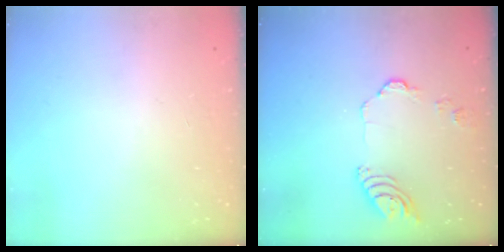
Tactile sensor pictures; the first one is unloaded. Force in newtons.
{"total": 8.9, "press": 8.8, "slide": 1.0}